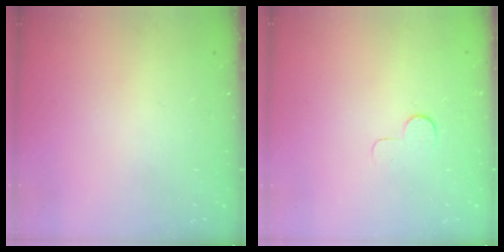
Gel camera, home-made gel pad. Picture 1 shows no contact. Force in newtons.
{"total": 5.1, "press": 5.1, "slide": 0.5}